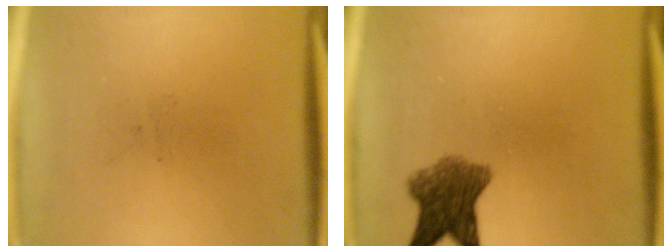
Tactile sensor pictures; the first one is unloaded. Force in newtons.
{"total": 7.0}